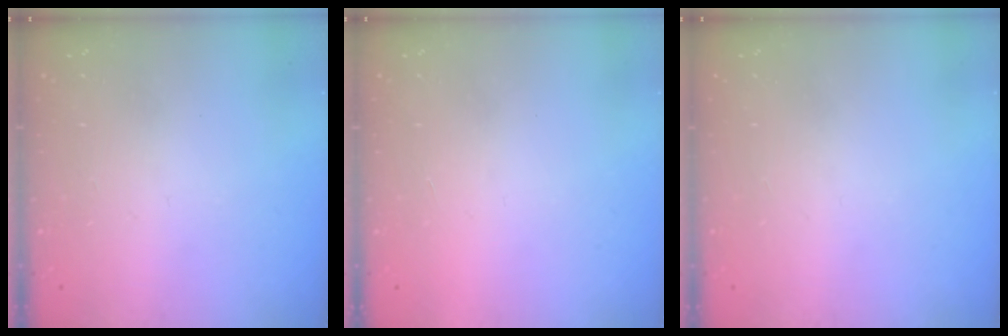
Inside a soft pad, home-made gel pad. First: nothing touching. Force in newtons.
{"total": 1.5, "press": 1.5, "slide": 0.1}
{"total": 0.0}